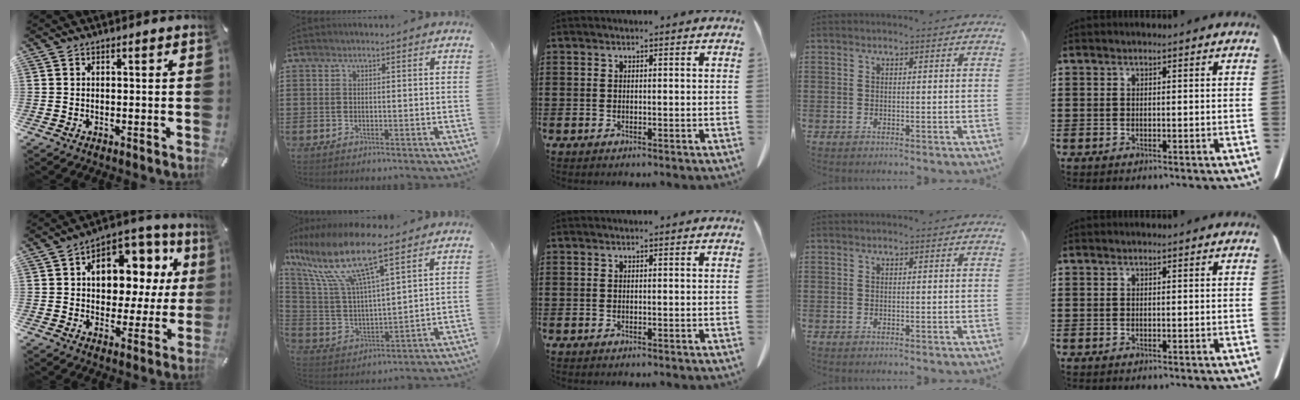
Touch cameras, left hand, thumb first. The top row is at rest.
{"thumb": {"total": 12.4, "force": [3.2, 9.0, 7.9], "torque": [-0.114, -0.020, 0.059]}, "index": {"total": 12.3, "force": [8.7, 2.2, 8.5], "torque": [-0.199, -0.045, 0.146]}}